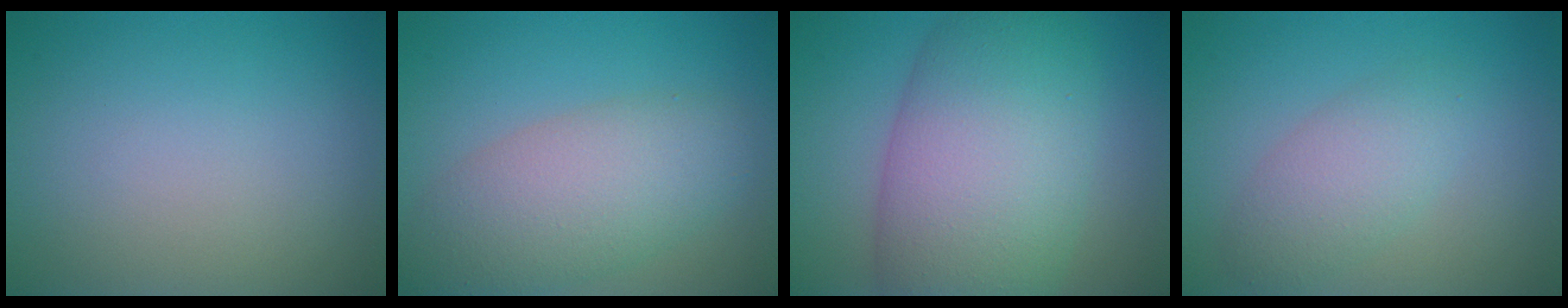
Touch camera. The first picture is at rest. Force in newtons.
{"total": 6.3, "press": 6.3, "slide": 0.4}
{"total": 11.8, "press": 11.8, "slide": 0.3}
{"total": 3.3, "press": 3.3, "slide": 0.2}